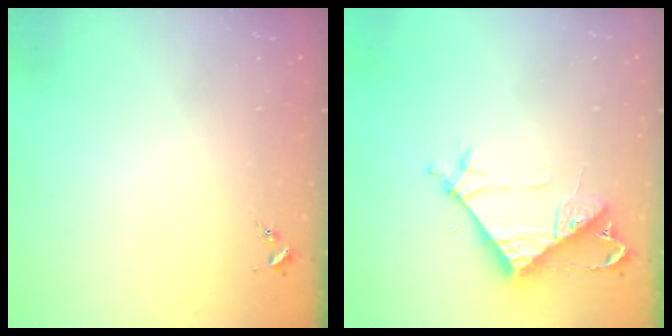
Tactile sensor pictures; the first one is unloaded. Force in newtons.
{"total": 7.8, "press": 7.8, "slide": 0.7}